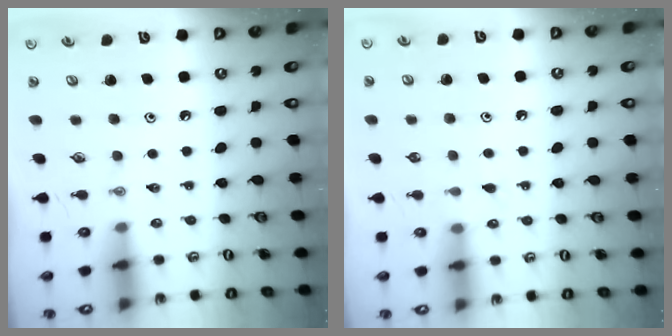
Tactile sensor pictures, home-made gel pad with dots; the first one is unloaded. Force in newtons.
{"total": 3.9, "press": 3.9, "slide": 0.4}